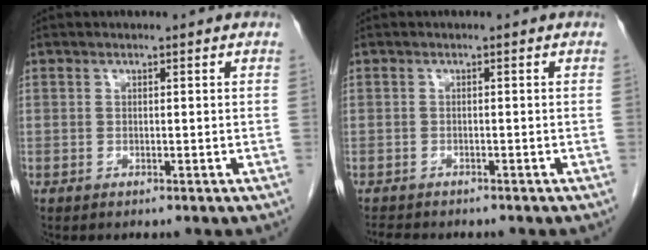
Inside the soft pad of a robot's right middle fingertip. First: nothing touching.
{"total": 3.1, "force": [-2.8, 0.9, 1.1], "torque": [-0.022, -0.009, -0.039]}